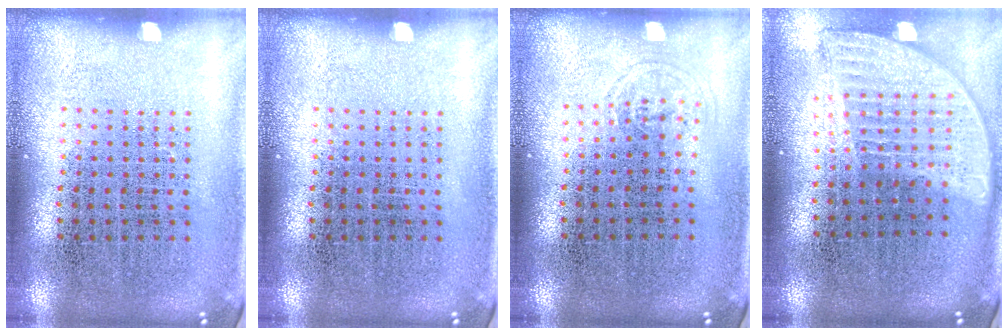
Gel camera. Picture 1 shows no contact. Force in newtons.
{"total": 0.0}
{"total": 0.6, "press": 0.5, "slide": 0.3}
{"total": 1.9, "press": 1.5, "slide": 1.1}